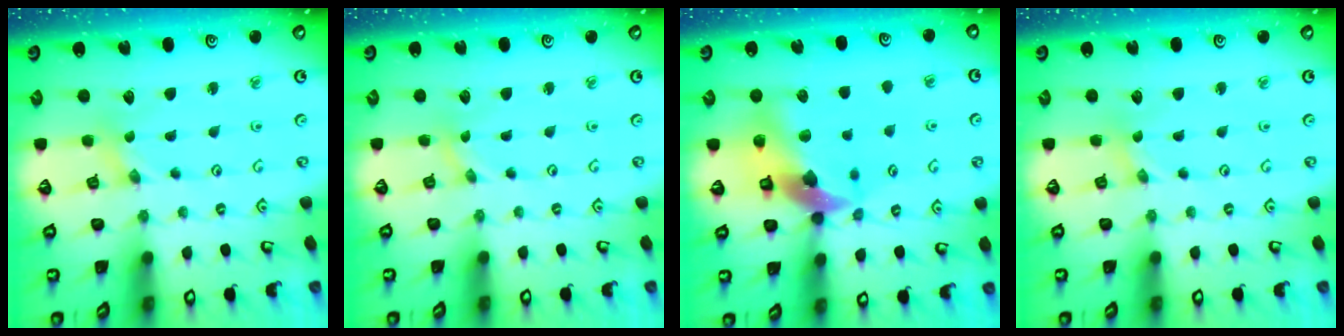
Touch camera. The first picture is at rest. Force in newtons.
{"total": 0.0}
{"total": 16.3, "press": 16.1, "slide": 2.4}
{"total": 0.0}